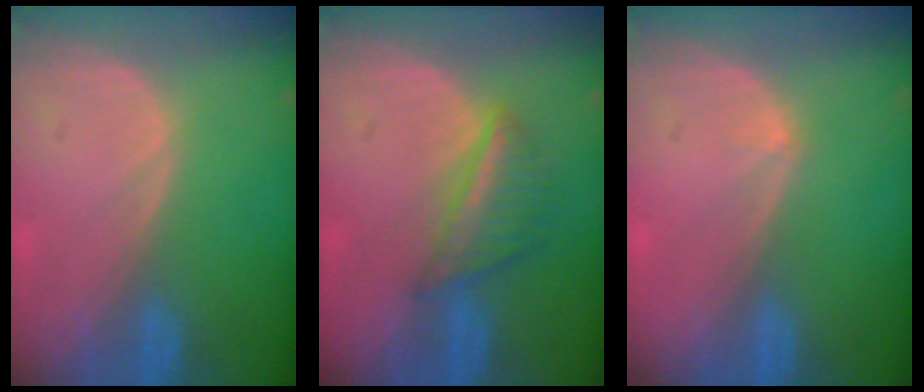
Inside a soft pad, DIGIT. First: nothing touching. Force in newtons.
{"total": 5.3, "press": 5.2, "slide": 1.1}
{"total": 0.6, "press": 0.4, "slide": 0.5}